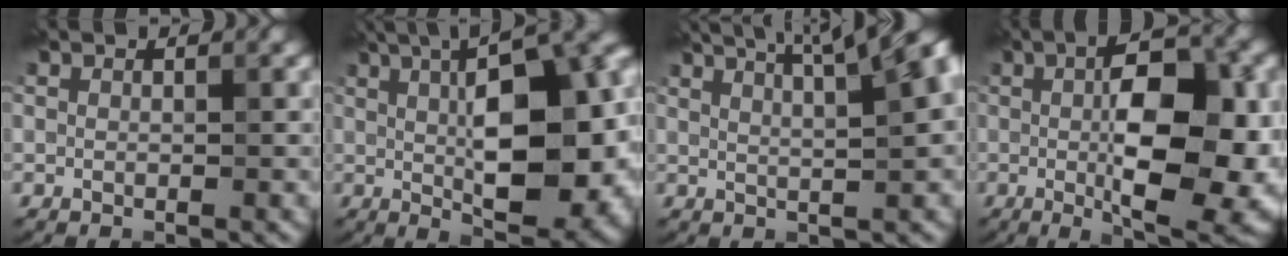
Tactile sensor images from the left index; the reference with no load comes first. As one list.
[{"total": 14.3, "force": [1.8, 5.4, 13.1], "torque": [-0.162, 0.014, 0.027]}, {"total": 14.5, "force": [7.6, 5.9, 10.9], "torque": [-0.081, 0.076, 0.073]}, {"total": 12.1, "force": [-0.2, 4.6, 11.2], "torque": [-0.151, -0.003, -0.004]}]